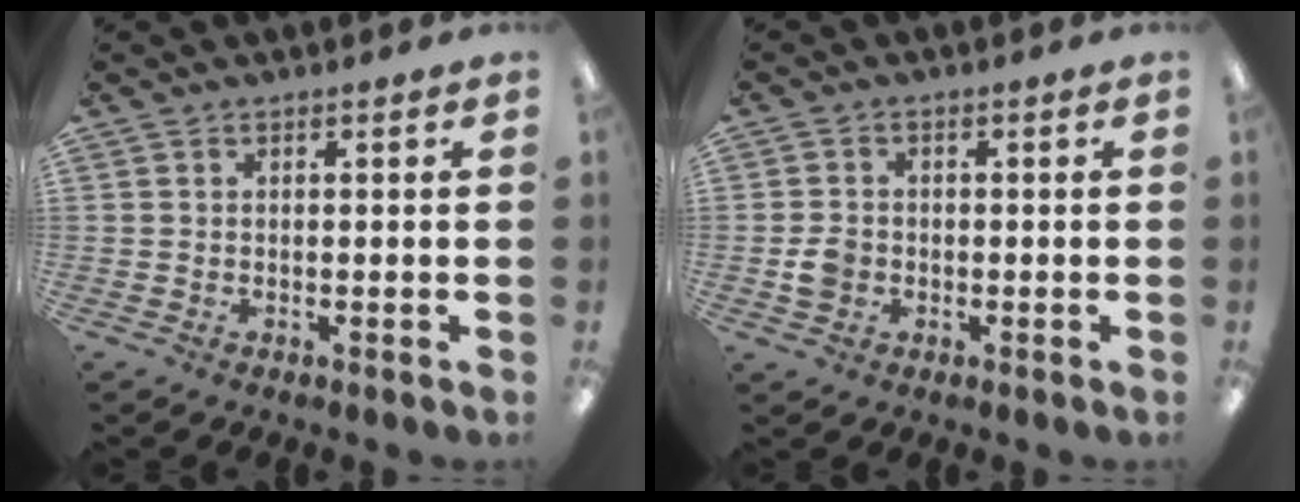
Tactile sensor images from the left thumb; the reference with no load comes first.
{"total": 3.6, "force": [-0.8, 3.0, 1.8], "torque": [-0.030, 0.007, -0.014]}